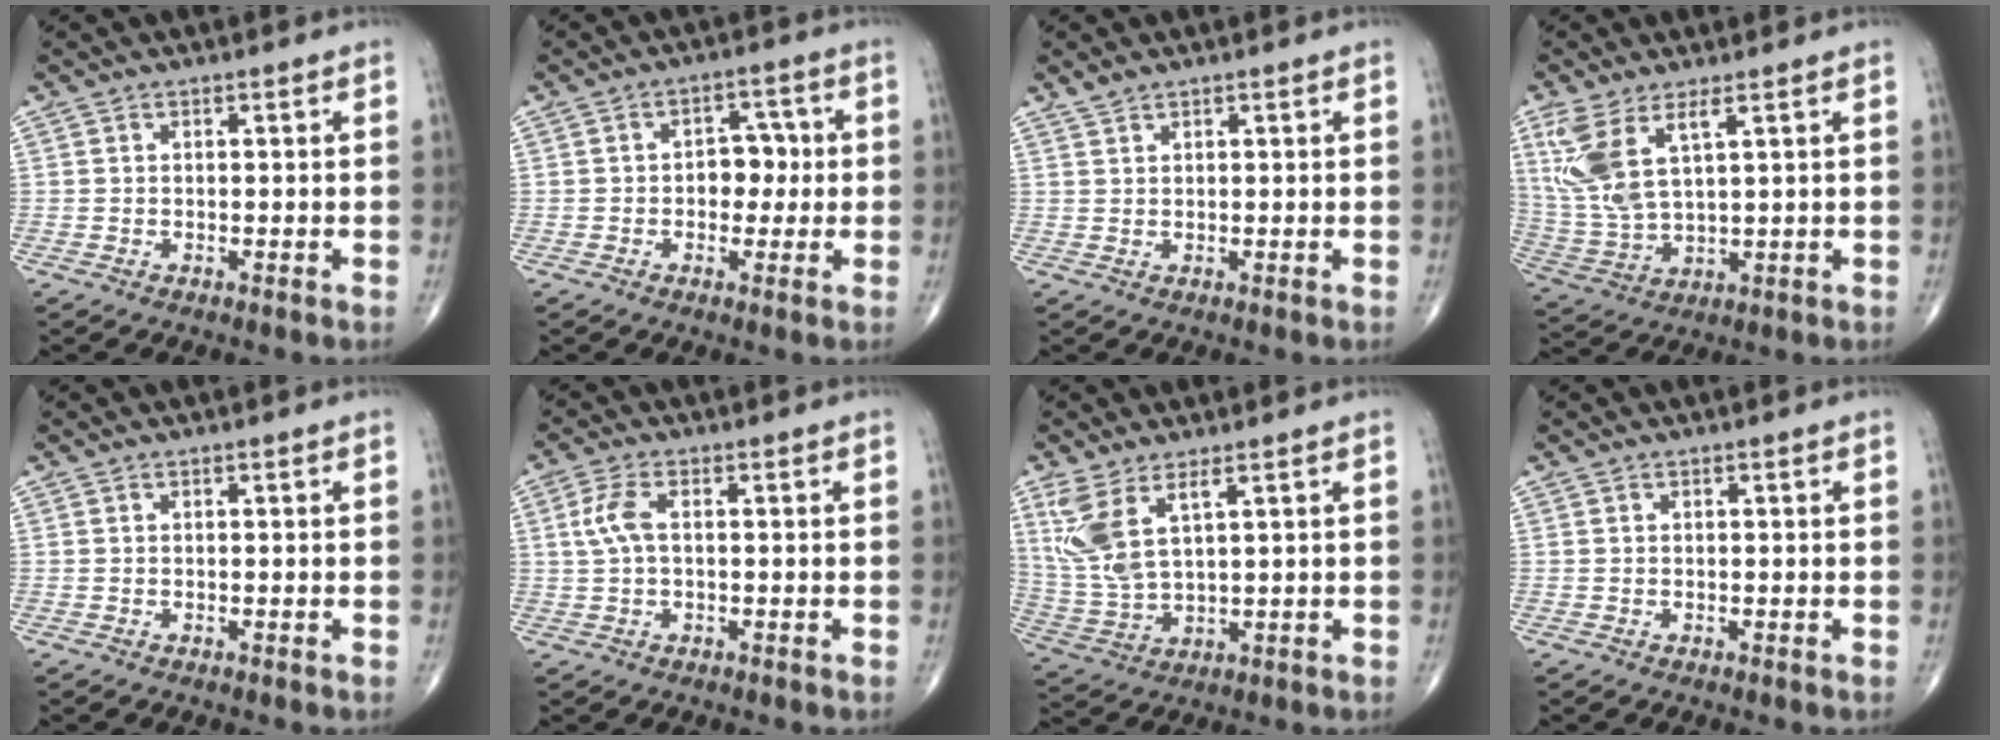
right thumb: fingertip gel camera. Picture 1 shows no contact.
{"total": 5.7, "force": [-0.1, 4.0, 4.0], "torque": [-0.024, 0.015, -0.007]}
{"total": 1.6, "force": [1.4, 0.5, 0.5], "torque": [-0.006, 0.002, 0.030]}
{"total": 10.7, "force": [4.8, 3.9, 8.7], "torque": [-0.201, -0.020, 0.111]}
{"total": 0.0}
{"total": 4.4, "force": [0.6, 2.0, 3.9], "torque": [-0.102, 0.010, 0.009]}
{"total": 9.4, "force": [4.5, 3.4, 7.5], "torque": [-0.174, -0.020, 0.104]}
{"total": 0.0}